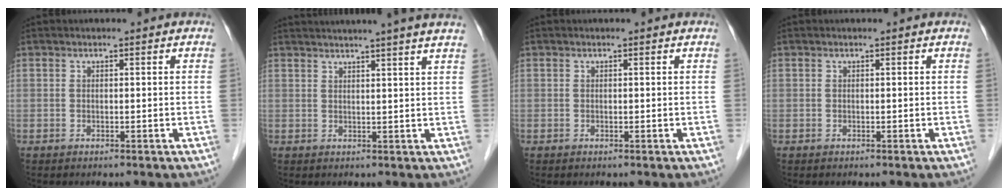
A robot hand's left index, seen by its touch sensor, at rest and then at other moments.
{"total": 12.0, "force": [10.6, -1.5, 5.4], "torque": [-0.082, 0.003, 0.120]}
{"total": 0.0}
{"total": 0.0}